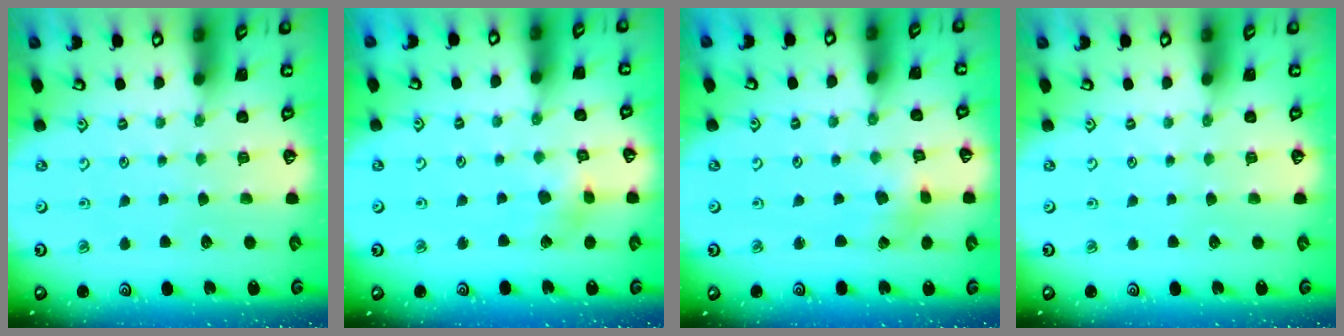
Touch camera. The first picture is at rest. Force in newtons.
{"total": 4.1, "press": 4.1, "slide": 0.5}
{"total": 2.7, "press": 2.7, "slide": 0.4}
{"total": 0.0}